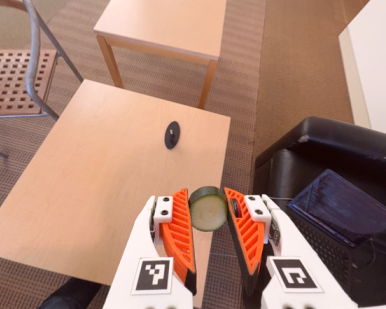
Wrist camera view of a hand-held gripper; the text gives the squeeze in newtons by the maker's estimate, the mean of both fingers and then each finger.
{"total": 8.9, "left": 9.0, "right": 8.9}